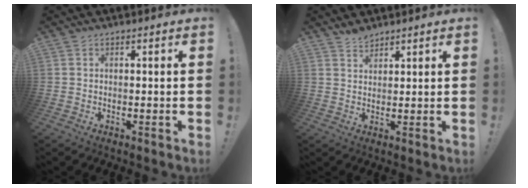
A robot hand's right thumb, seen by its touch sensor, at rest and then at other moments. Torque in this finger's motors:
{"motor_torque": [0.01, 0.18, 0.47, 0.03, 0.00]}